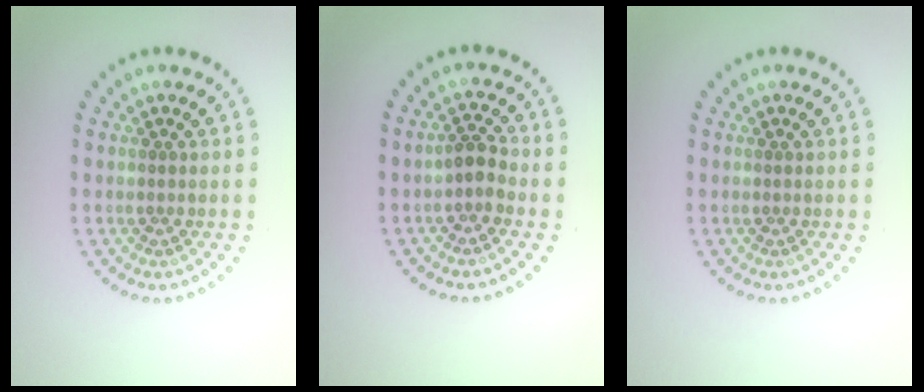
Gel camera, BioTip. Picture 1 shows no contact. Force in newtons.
{"total": 1.7, "press": 1.5, "slide": 0.9}
{"total": 0.0}